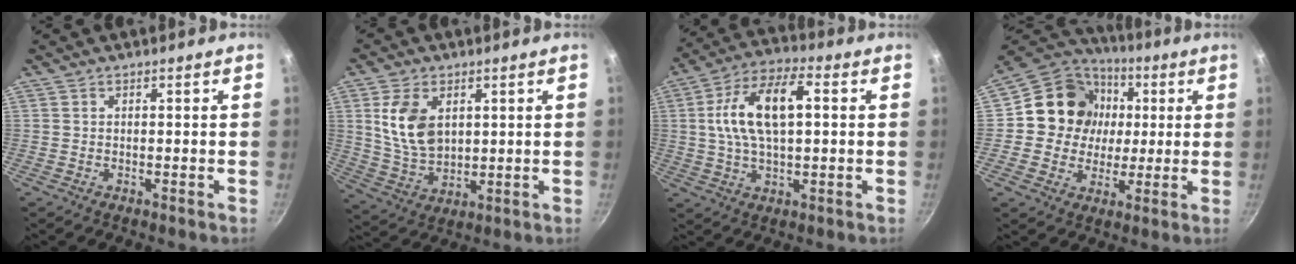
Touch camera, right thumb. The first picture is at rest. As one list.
[{"total": 11.0, "force": [2.9, 7.2, 7.8], "torque": [-0.134, -0.023, 0.066]}, {"total": 14.7, "force": [2.1, 7.3, 12.5], "torque": [-0.221, 0.025, 0.030]}, {"total": 15.1, "force": [1.9, 13.8, 5.8], "torque": [-0.071, 0.015, 0.021]}]